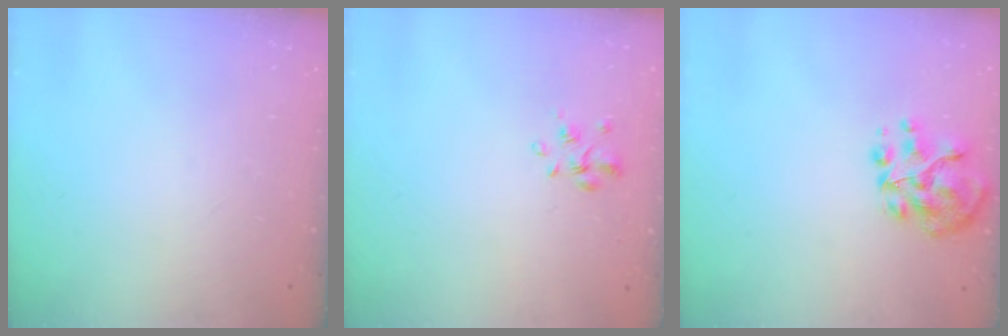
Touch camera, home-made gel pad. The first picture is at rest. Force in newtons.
{"total": 2.4, "press": 2.3, "slide": 0.8}
{"total": 8.7, "press": 8.6, "slide": 1.4}